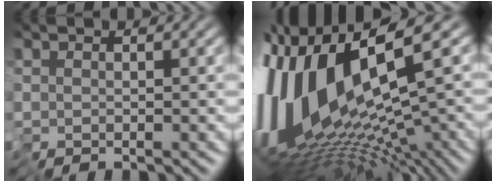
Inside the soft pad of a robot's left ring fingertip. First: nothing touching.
{"total": 15.8, "force": [1.3, 5.6, 14.7], "torque": [-0.297, 0.015, 0.027]}